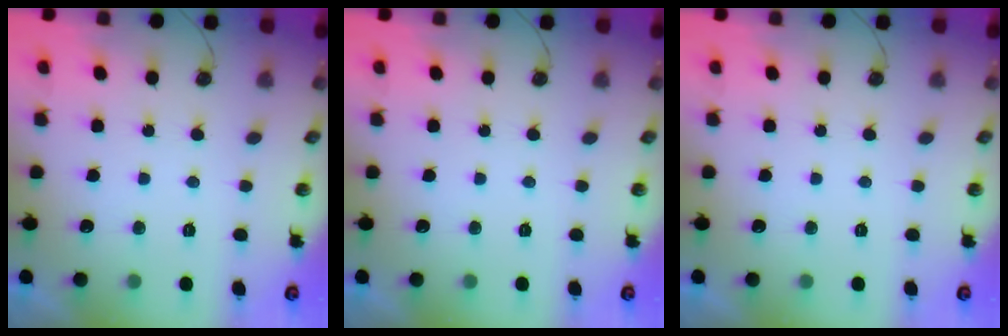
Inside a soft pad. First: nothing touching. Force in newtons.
{"total": 0.0}
{"total": 0.0}